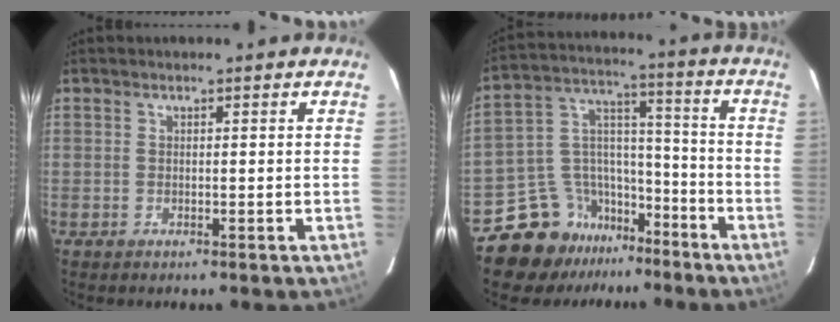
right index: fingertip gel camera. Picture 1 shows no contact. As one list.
[{"total": 13.3, "force": [-9.8, 8.8, 2.0], "torque": [-0.026, 0.093, -0.158]}]